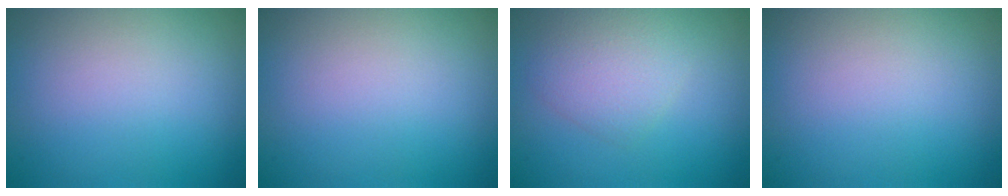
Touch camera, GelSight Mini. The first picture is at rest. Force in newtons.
{"total": 0.0}
{"total": 2.8, "press": 2.8, "slide": 0.1}
{"total": 0.0}